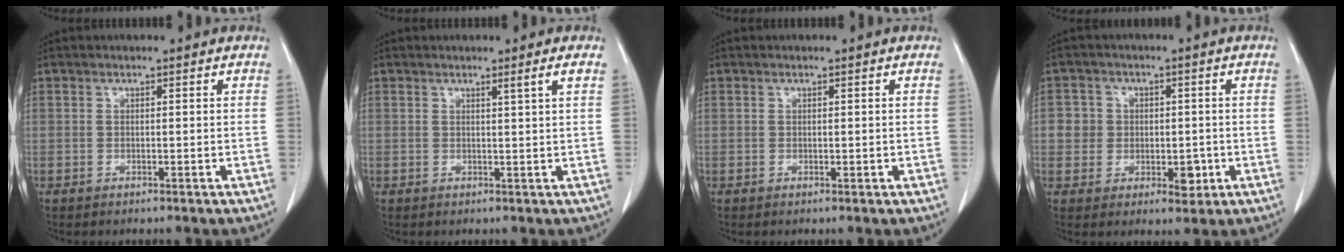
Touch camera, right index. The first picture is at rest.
{"total": 1.6, "force": [0.8, -0.7, 1.2], "torque": [-0.026, -0.009, 0.017]}
{"total": 0.6, "force": [-0.1, 0.4, 0.4], "torque": [-0.005, -0.001, 0.000]}
{"total": 5.6, "force": [-0.6, 5.0, 2.4], "torque": [-0.018, 0.011, -0.003]}